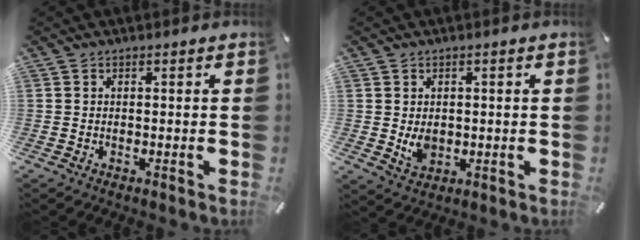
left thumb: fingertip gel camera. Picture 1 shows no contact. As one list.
[{"total": 4.2, "force": [-0.1, 3.4, 2.5], "torque": [-0.051, -0.003, -0.003]}]